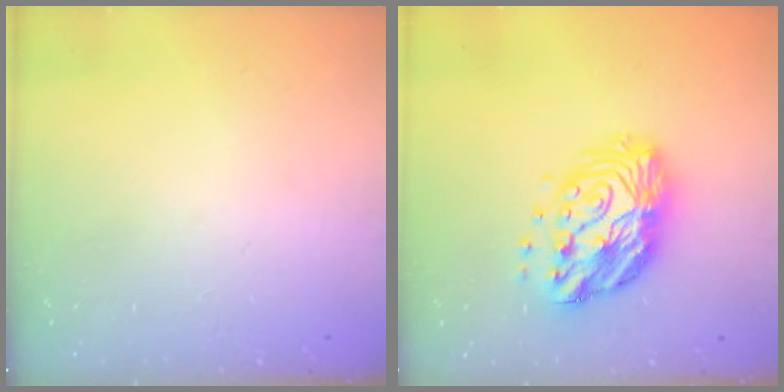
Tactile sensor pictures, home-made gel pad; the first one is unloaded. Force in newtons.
{"total": 16.6, "press": 16.5, "slide": 1.5}